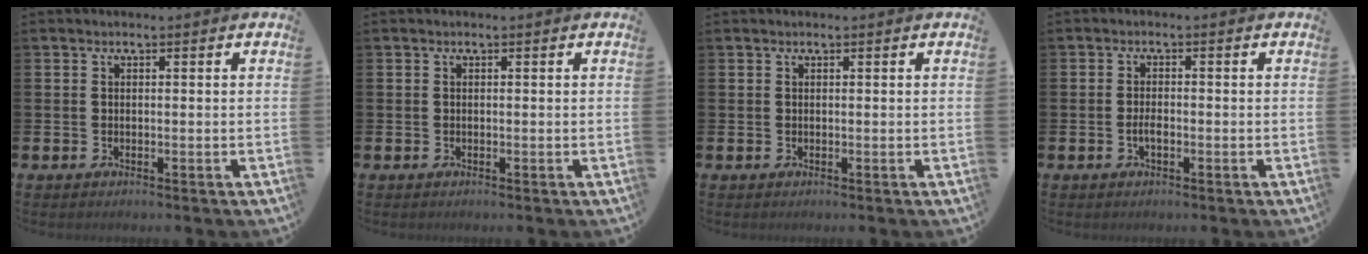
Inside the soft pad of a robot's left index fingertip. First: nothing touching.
{"total": 0.0}
{"total": 0.0}
{"total": 1.7, "force": [-0.5, 0.7, 1.5], "torque": [-0.023, -0.001, -0.012]}